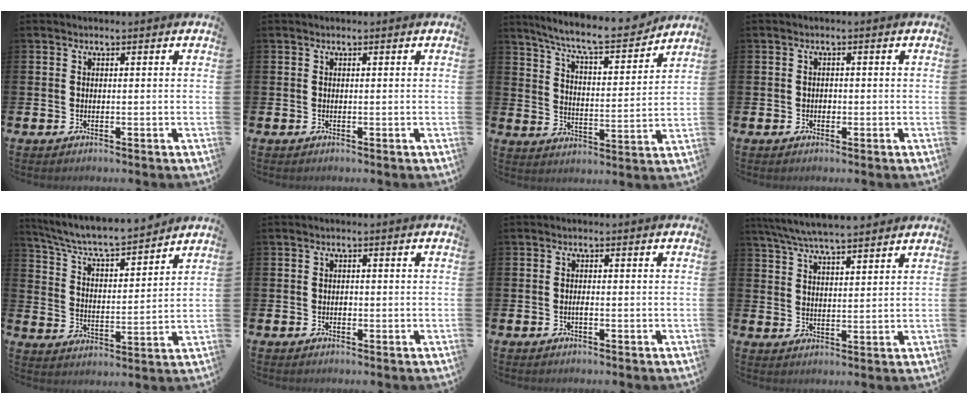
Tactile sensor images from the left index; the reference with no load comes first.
{"total": 0.0}
{"total": 8.8, "force": [8.1, 1.1, 3.2], "torque": [-0.088, -0.053, 0.140]}
{"total": 0.8, "force": [-0.2, 0.7, 0.2], "torque": [0.000, 0.003, -0.007]}
{"total": 7.2, "force": [6.7, 0.9, 2.3], "torque": [-0.080, -0.051, 0.115]}
{"total": 0.7, "force": [-0.2, 0.6, 0.3], "torque": [-0.001, 0.002, -0.006]}
{"total": 0.7, "force": [-0.3, 0.2, 0.6], "torque": [-0.007, -0.004, -0.007]}
{"total": 6.1, "force": [5.8, 0.6, 1.8], "torque": [-0.056, -0.021, 0.107]}